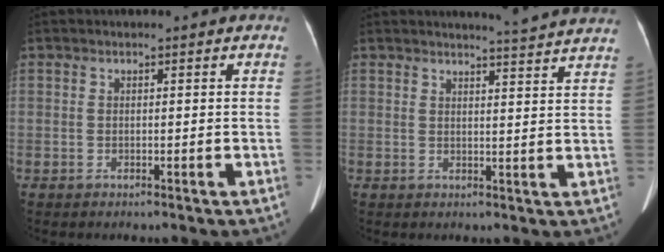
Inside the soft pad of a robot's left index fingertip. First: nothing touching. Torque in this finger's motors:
{"motor_torque": [-0.16, -1.16, -0.01, 0.03]}